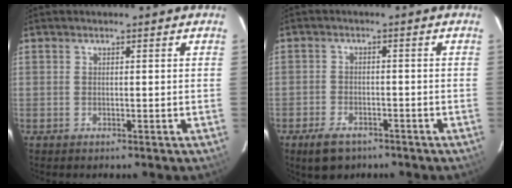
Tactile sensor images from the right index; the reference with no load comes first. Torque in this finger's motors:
{"motor_torque": [0.67, -0.62, 0.08, 0.01]}